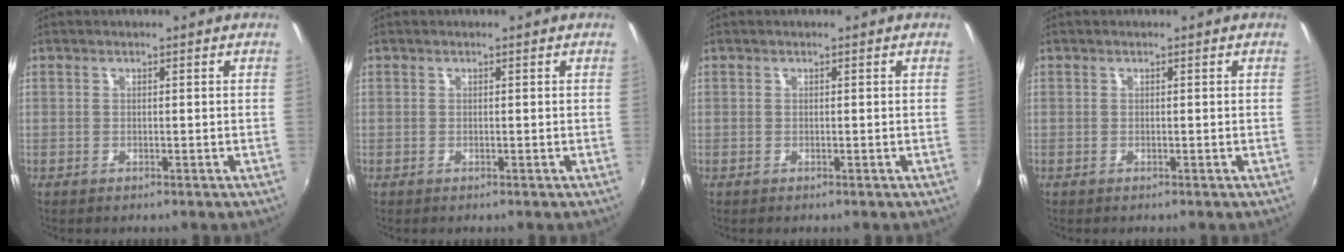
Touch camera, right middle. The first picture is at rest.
{"total": 0.0}
{"total": 0.0}
{"total": 0.0}